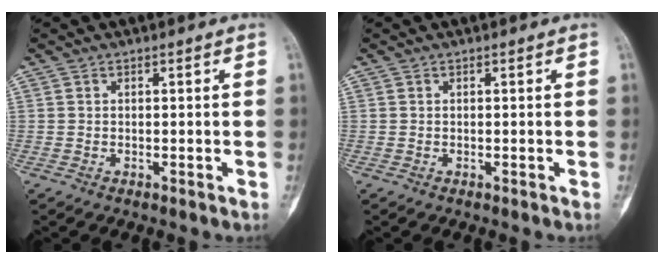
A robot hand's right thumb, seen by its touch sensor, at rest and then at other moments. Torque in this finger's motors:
{"motor_torque": [0.00, 0.00, 0.02, 0.01, 0.00]}